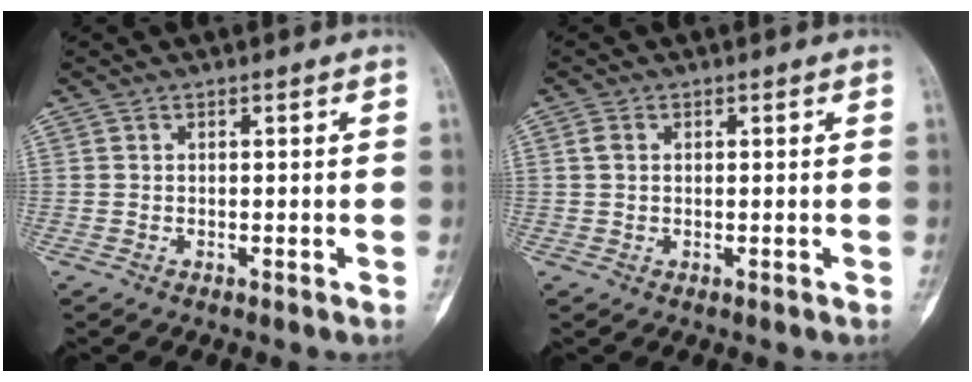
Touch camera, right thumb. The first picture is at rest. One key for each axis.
{"total": 1.9, "fx": 0.4, "fy": 1.3, "fz": 1.2, "tx": -0.029, "ty": 0.004, "tz": 0.011}